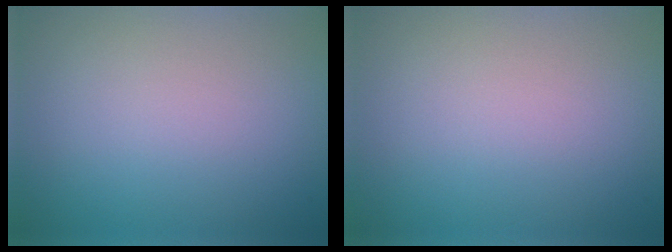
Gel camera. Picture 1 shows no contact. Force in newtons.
{"total": 0.0}